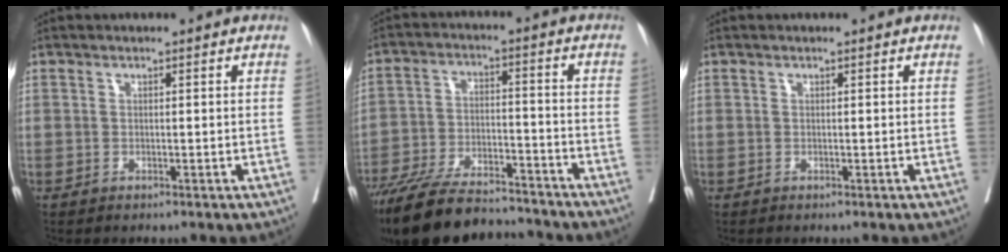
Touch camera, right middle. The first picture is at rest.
{"total": 18.7, "force": [-16.6, 3.6, 7.7], "torque": [-0.153, -0.018, -0.264]}
{"total": 0.0}